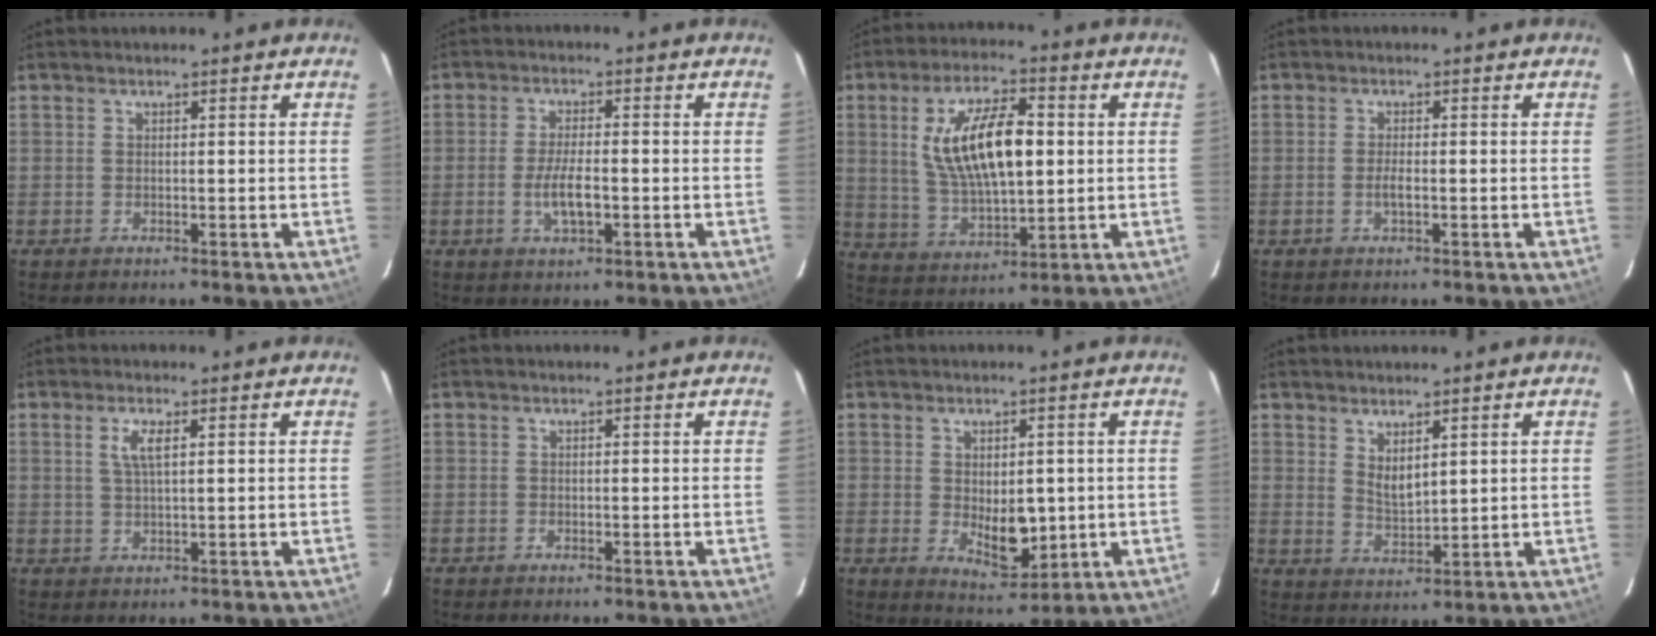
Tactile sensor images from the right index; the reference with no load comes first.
{"total": 5.5, "force": [-1.6, 1.6, 5.0], "torque": [-0.100, -0.006, -0.029]}
{"total": 15.1, "force": [2.5, 6.1, 13.6], "torque": [-0.253, 0.007, 0.055]}
{"total": 1.8, "force": [-0.6, 0.3, 1.6], "torque": [-0.033, -0.003, -0.012]}
{"total": 3.3, "force": [1.2, 0.7, 3.0], "torque": [-0.061, 0.001, 0.024]}
{"total": 0.0}
{"total": 7.1, "force": [-0.3, 4.1, 5.8], "torque": [-0.092, -0.015, 0.007]}
{"total": 4.1, "force": [2.6, 1.5, 2.8], "torque": [-0.046, -0.007, 0.047]}